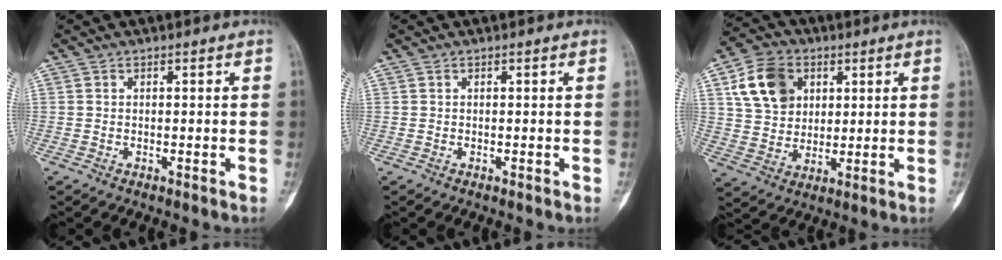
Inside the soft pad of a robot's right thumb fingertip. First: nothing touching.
{"total": 0.0}
{"total": 12.1, "force": [4.3, 9.4, 6.4], "torque": [-0.092, -0.004, 0.081]}